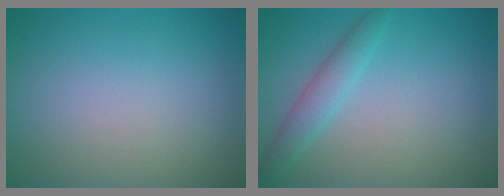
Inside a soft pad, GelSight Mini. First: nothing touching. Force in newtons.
{"total": 2.3, "press": 2.3, "slide": 0.1}